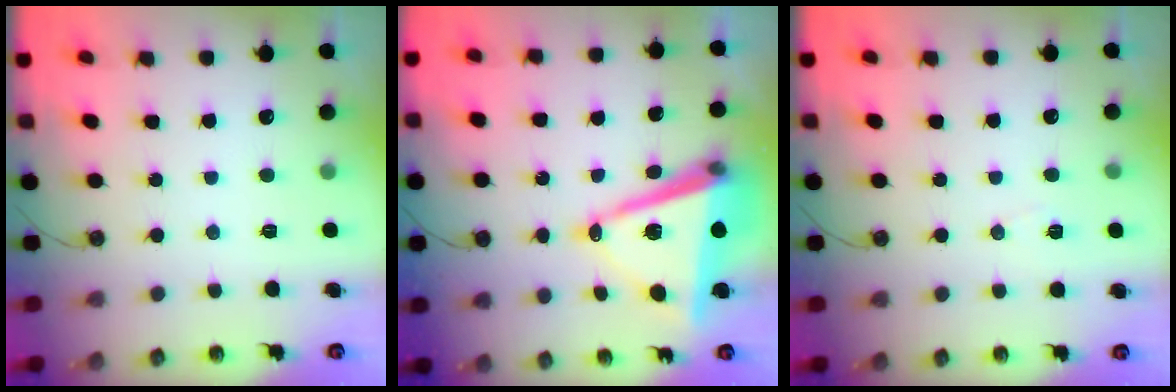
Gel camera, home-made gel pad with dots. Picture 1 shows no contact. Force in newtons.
{"total": 14.4, "press": 13.8, "slide": 3.9}
{"total": 5.3, "press": 4.8, "slide": 2.2}